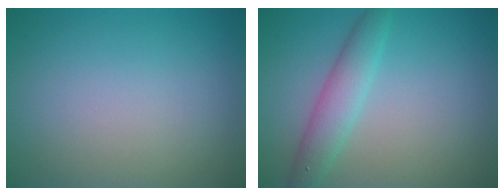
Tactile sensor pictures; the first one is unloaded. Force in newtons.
{"total": 3.2, "press": 3.2, "slide": 0.1}